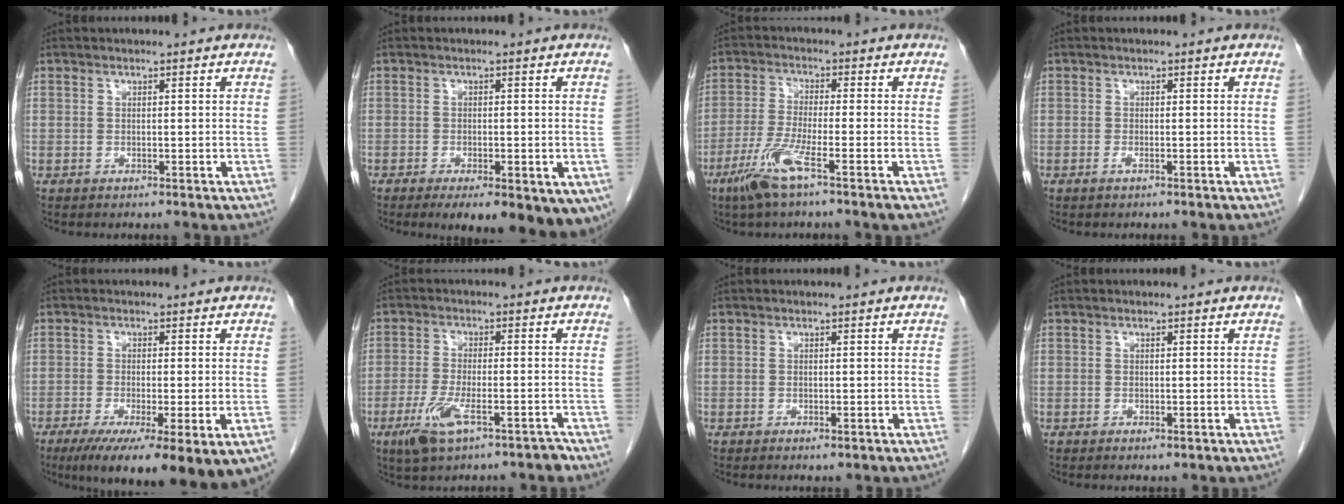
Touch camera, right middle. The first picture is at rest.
{"total": 15.8, "force": [-9.6, 6.3, 10.8], "torque": [-0.122, -0.023, -0.117]}
{"total": 7.0, "force": [-4.0, -0.3, 5.7], "torque": [-0.123, -0.014, -0.082]}
{"total": 0.6, "force": [-0.4, 0.0, 0.5], "torque": [-0.012, 0.000, -0.006]}
{"total": 15.5, "force": [-9.6, 2.8, 11.8], "torque": [-0.145, -0.033, -0.140]}
{"total": 7.5, "force": [-4.6, 2.1, 5.5], "torque": [-0.108, -0.009, -0.075]}
{"total": 0.8, "force": [-0.4, 0.2, 0.6], "torque": [-0.012, -0.003, -0.002]}
{"total": 0.6, "force": [-0.3, 0.1, 0.5], "torque": [-0.010, -0.003, -0.002]}